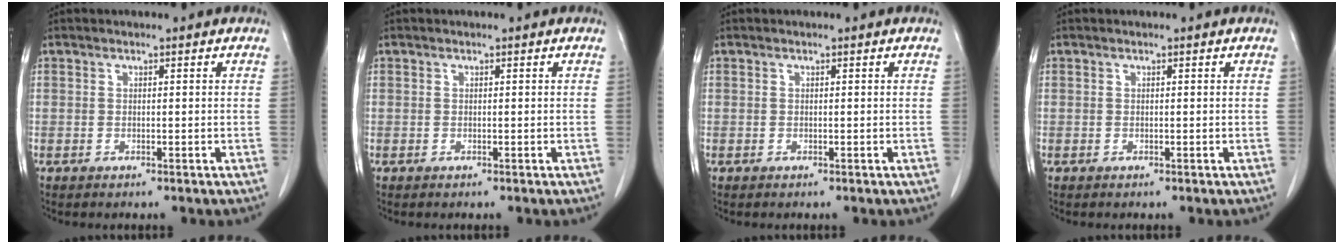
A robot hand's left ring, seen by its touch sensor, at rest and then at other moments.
{"total": 0.0}
{"total": 0.0}
{"total": 0.0}